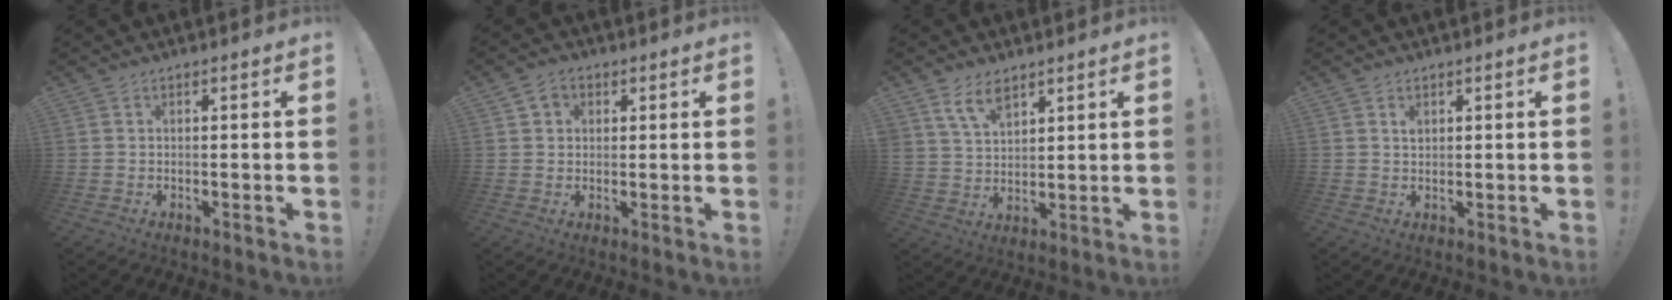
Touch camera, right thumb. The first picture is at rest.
{"total": 3.8, "force": [1.5, 3.2, 1.4], "torque": [-0.017, -0.001, 0.028]}
{"total": 7.9, "force": [5.5, 3.9, 4.0], "torque": [-0.085, -0.019, 0.108]}
{"total": 1.3, "force": [0.7, 1.0, 0.6], "torque": [0.000, -0.003, 0.011]}